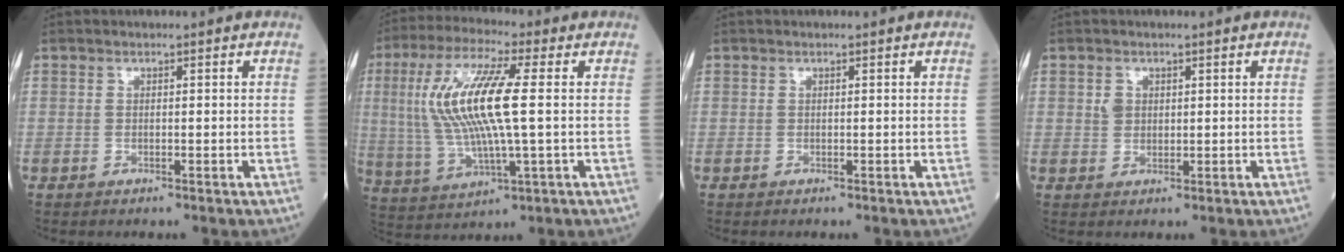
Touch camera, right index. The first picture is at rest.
{"total": 14.3, "force": [1.7, 1.9, 14.0], "torque": [-0.302, 0.011, 0.031]}
{"total": 0.0}
{"total": 1.8, "force": [0.5, 1.6, 0.7], "torque": [-0.012, 0.000, 0.010]}